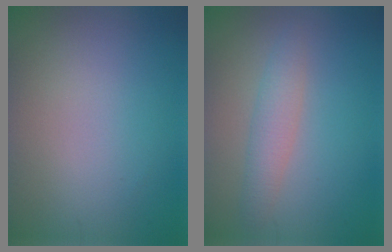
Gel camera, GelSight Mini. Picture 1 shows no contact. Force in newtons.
{"total": 2.5, "press": 2.5, "slide": 0.2}